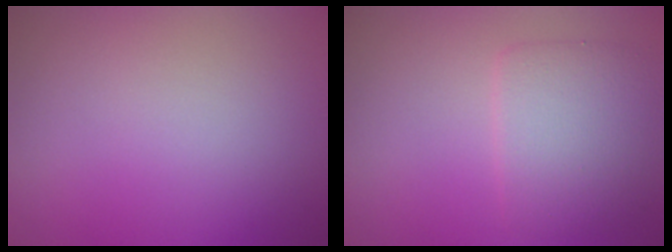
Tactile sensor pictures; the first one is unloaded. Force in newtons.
{"total": 4.0, "press": 4.0, "slide": 0.1}